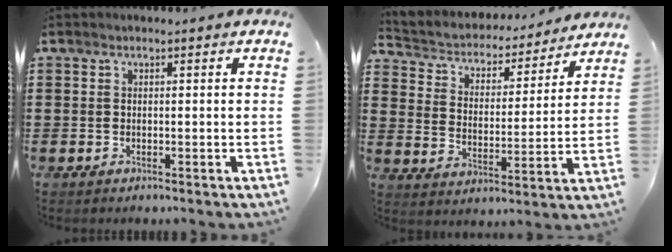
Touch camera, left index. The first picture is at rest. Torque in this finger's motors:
{"motor_torque": [2.14, 0.00, 0.49, 0.08]}